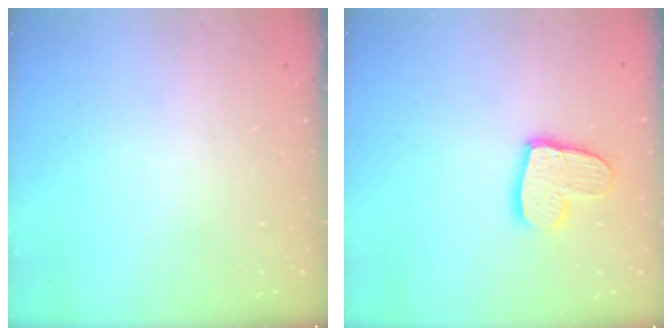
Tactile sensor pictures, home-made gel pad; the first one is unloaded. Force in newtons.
{"total": 12.2, "press": 12.2, "slide": 1.0}